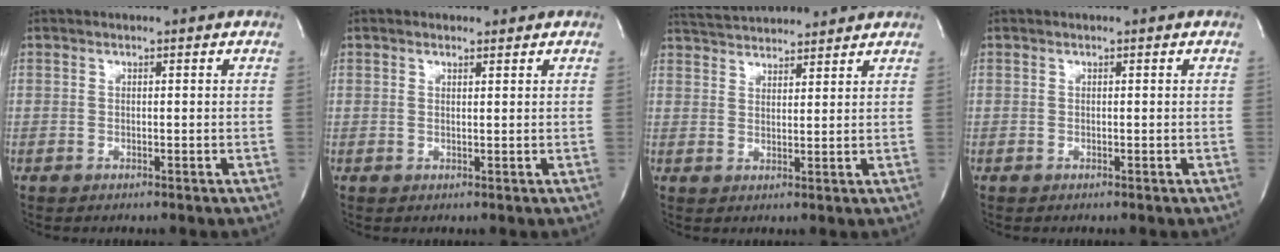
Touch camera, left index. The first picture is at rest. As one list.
[{"total": 1.0, "force": [0.8, 0.3, 0.5], "torque": [-0.017, -0.002, 0.012]}, {"total": 9.7, "force": [9.3, 1.2, 2.5], "torque": [-0.051, 0.026, 0.146]}, {"total": 0.0}]